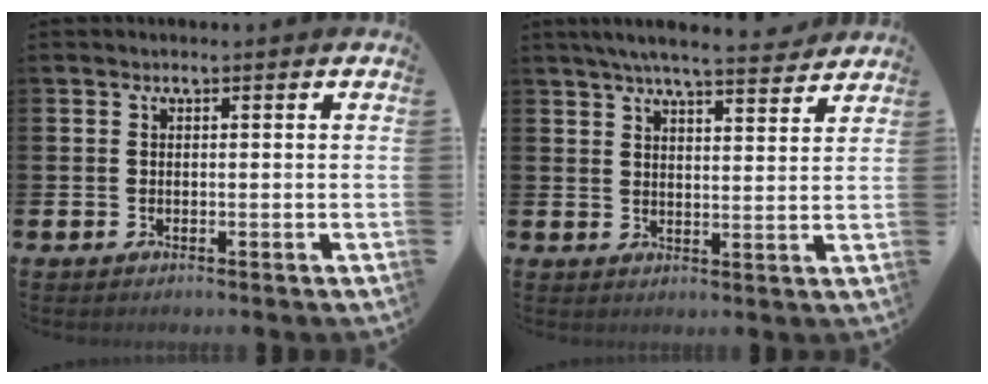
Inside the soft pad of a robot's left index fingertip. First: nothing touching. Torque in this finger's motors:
{"motor_torque": [1.02, -1.11, 0.60, 0.21]}